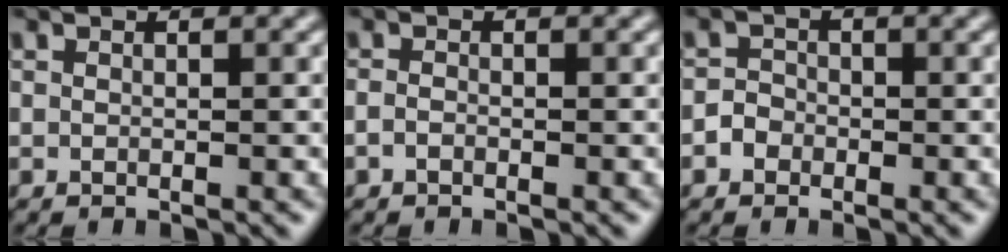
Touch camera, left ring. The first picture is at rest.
{"total": 0.7, "force": [-0.4, 0.4, 0.4], "torque": [-0.008, -0.002, -0.010]}
{"total": 1.4, "force": [-0.7, 1.2, 0.3], "torque": [0.004, 0.002, -0.018]}